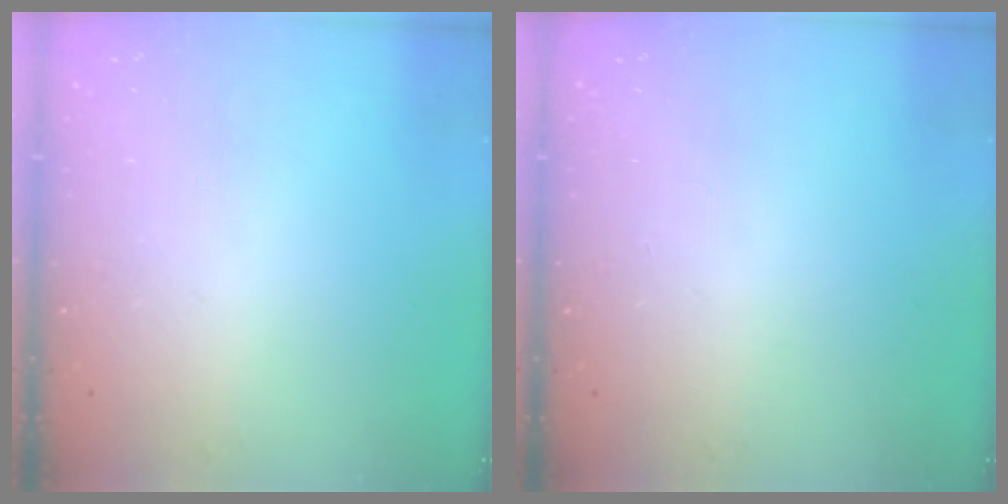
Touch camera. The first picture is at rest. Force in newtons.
{"total": 0.0}